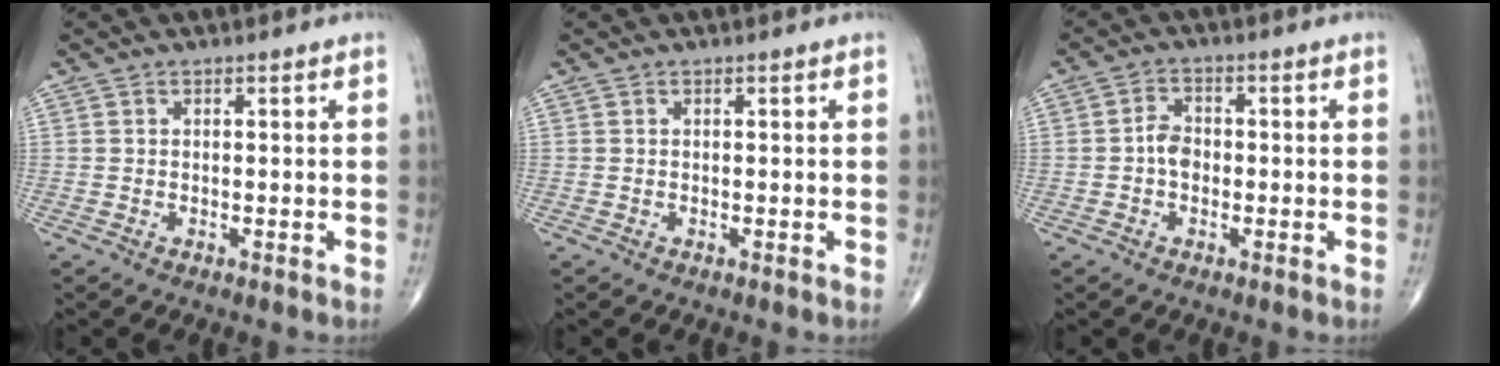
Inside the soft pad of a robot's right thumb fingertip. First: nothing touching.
{"total": 0.0}
{"total": 3.5, "force": [-0.6, 2.6, 2.3], "torque": [-0.031, 0.012, -0.018]}